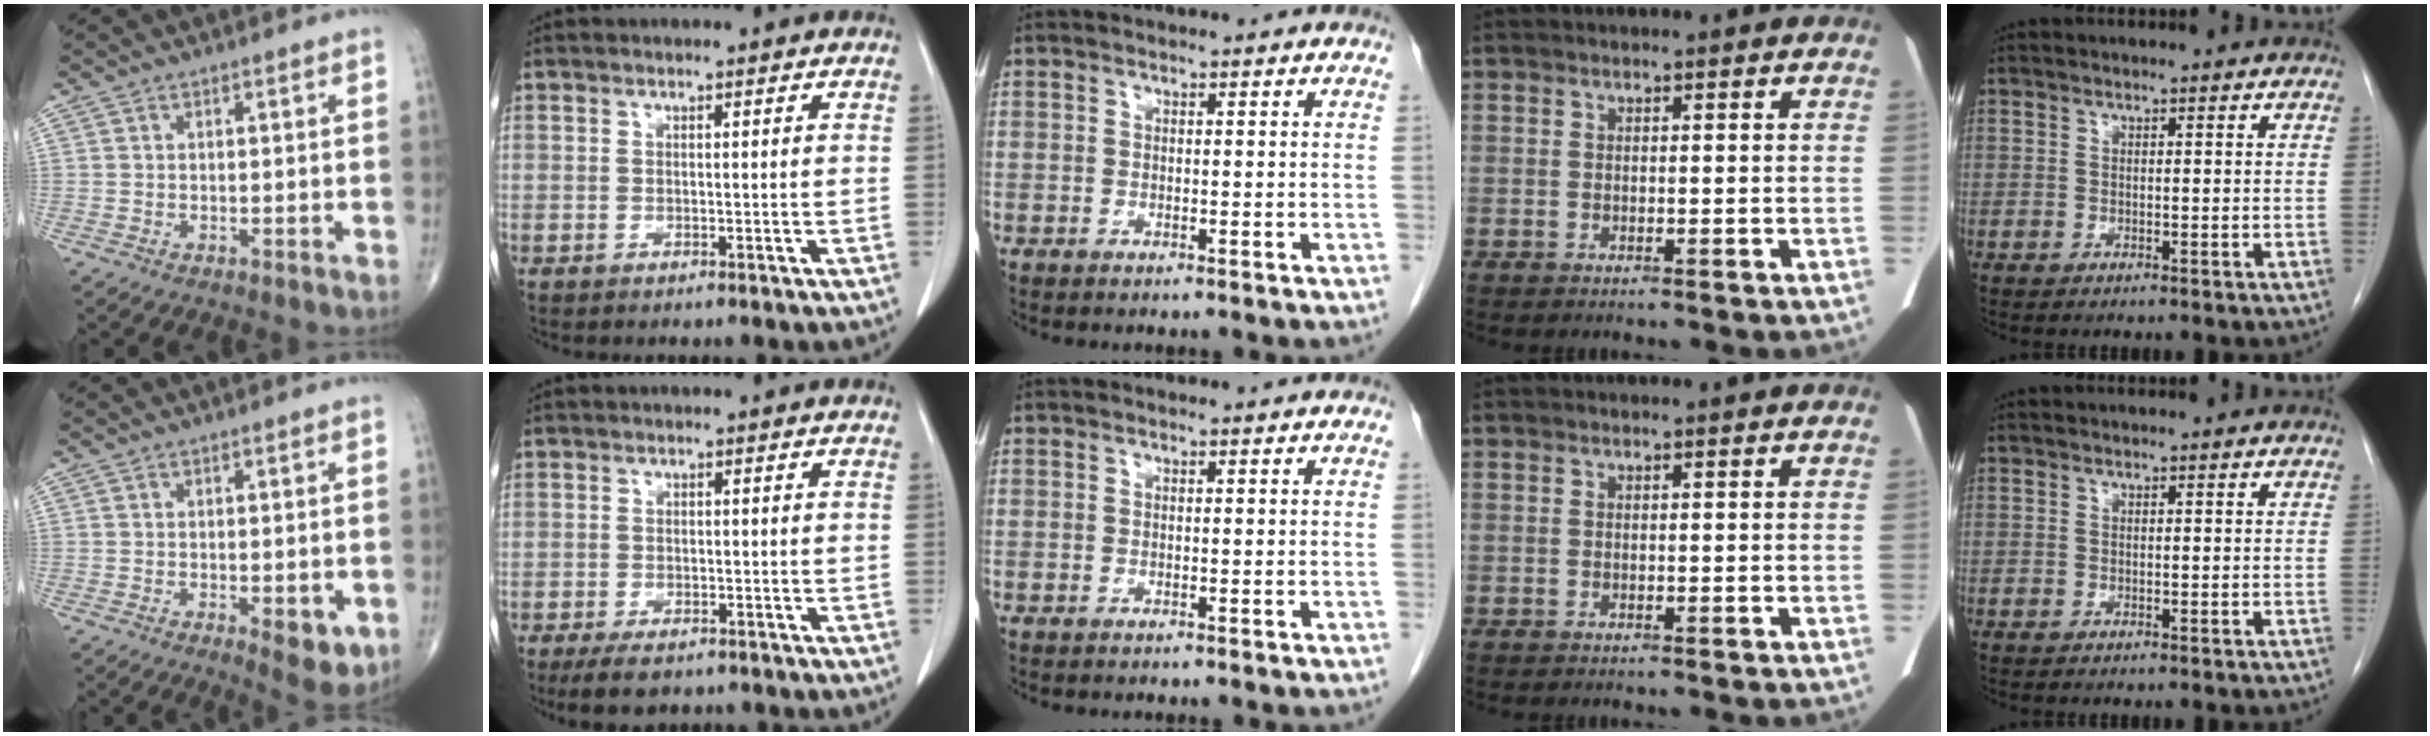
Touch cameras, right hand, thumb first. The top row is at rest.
{"thumb": {"total": 6.1, "force": [-1.8, 2.5, 5.3], "torque": [-0.054, -0.011, -0.017]}, "index": {"total": 4.7, "force": [-3.5, 2.2, 2.3], "torque": [-0.040, -0.006, -0.052]}}